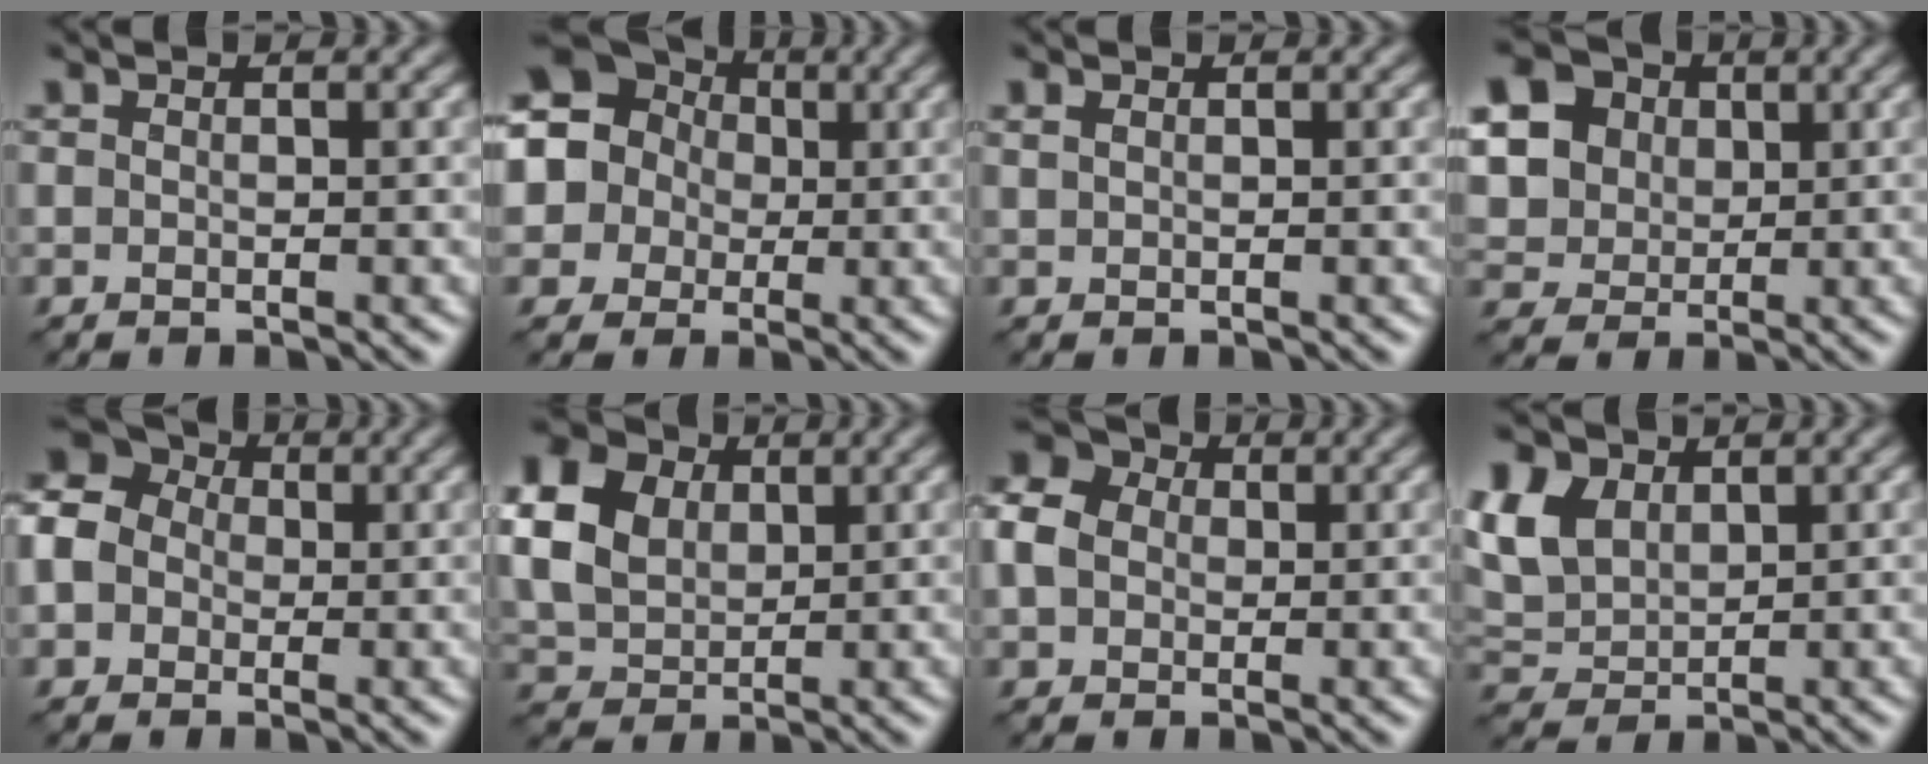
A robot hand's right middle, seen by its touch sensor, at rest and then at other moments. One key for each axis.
{"total": 12.4, "fx": 3.0, "fy": 11.4, "fz": 3.9, "tx": -0.119, "ty": 0.042, "tz": 0.035}
{"total": 0.6, "fx": 0.4, "fy": 0.3, "fz": 0.2, "tx": -0.006, "ty": 0.002, "tz": 0.010}
{"total": 13.0, "fx": 4.0, "fy": 11.1, "fz": 5.3, "tx": -0.152, "ty": 0.018, "tz": 0.071}
{"total": 9.8, "fx": 0.4, "fy": 8.7, "fz": 4.5, "tx": -0.104, "ty": 0.037, "tz": -0.040}
{"total": 10.8, "fx": 3.7, "fy": 8.2, "fz": 5.9, "tx": -0.150, "ty": 0.032, "tz": 0.073}
{"total": 5.4, "fx": 0.7, "fy": 4.5, "fz": 2.8, "tx": -0.085, "ty": 0.019, "tz": 0.003}
{"total": 6.2, "fx": 2.9, "fy": 4.2, "fz": 3.5, "tx": -0.114, "ty": 0.023, "tz": 0.056}